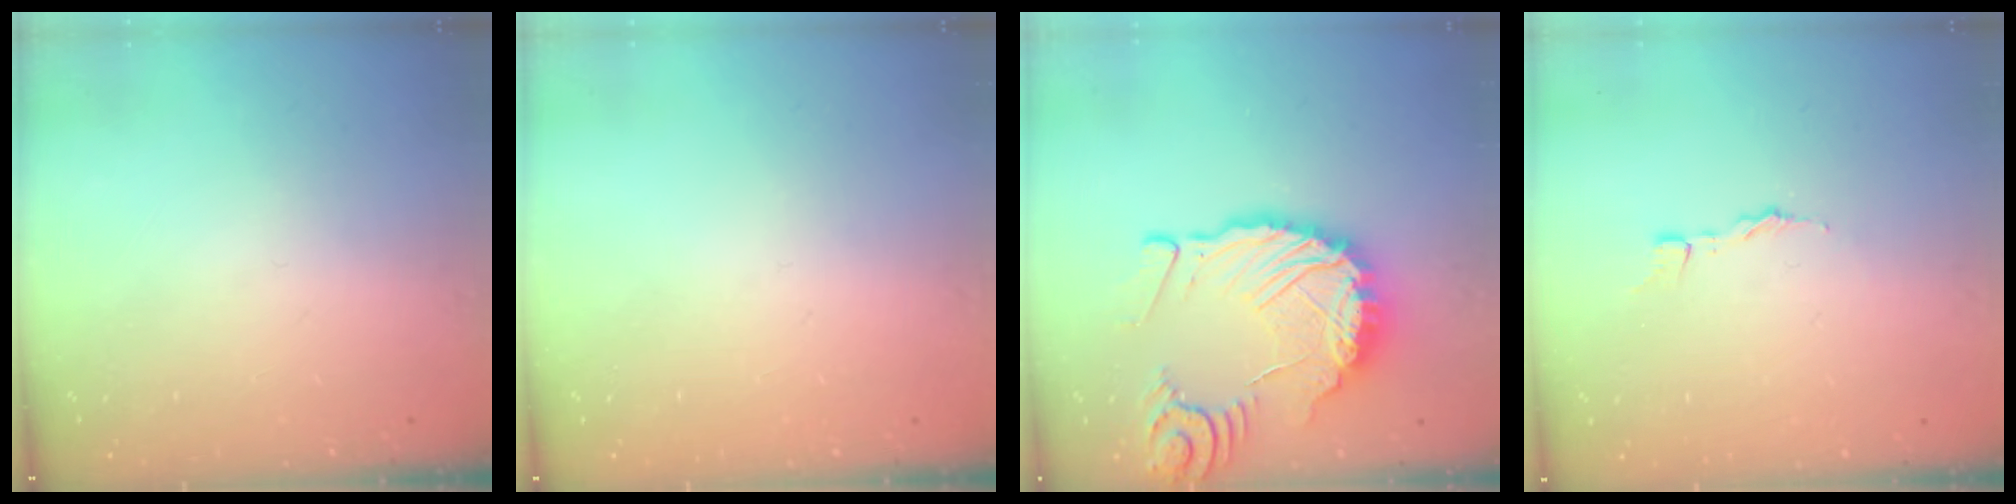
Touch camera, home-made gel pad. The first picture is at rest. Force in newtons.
{"total": 0.0}
{"total": 14.2, "press": 14.1, "slide": 1.6}
{"total": 1.6, "press": 1.6, "slide": 0.1}